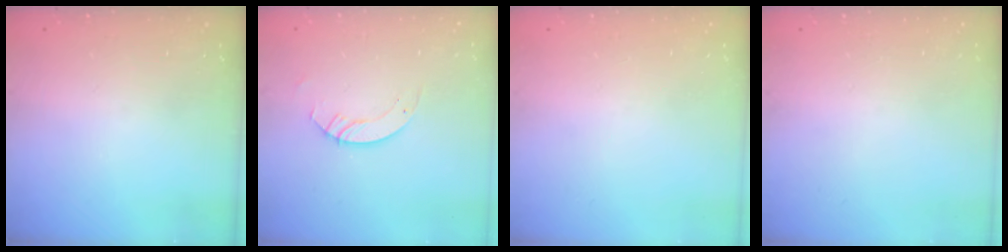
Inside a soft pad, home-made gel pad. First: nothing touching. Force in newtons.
{"total": 3.5, "press": 3.5, "slide": 0.3}
{"total": 0.0}
{"total": 0.0}